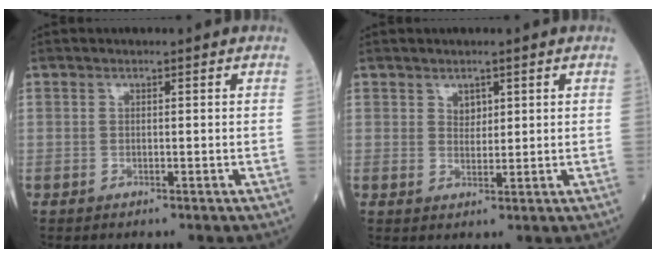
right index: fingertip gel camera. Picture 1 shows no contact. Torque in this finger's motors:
{"motor_torque": [-0.01, 0.00, 0.00, 0.00]}